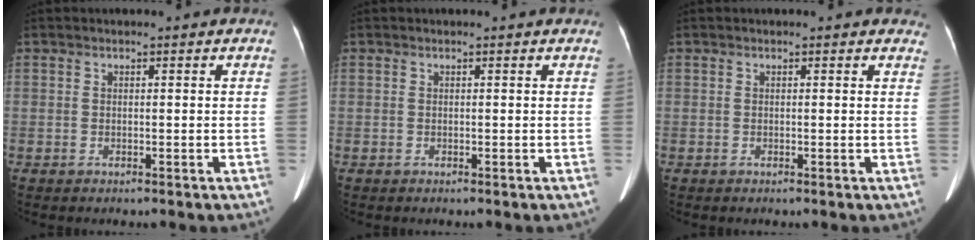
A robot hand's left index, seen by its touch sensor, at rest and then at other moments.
{"total": 0.7, "force": [0.7, 0.1, 0.2], "torque": [-0.006, 0.003, 0.004]}
{"total": 2.3, "force": [2.0, 0.9, 0.6], "torque": [0.006, -0.003, 0.000]}